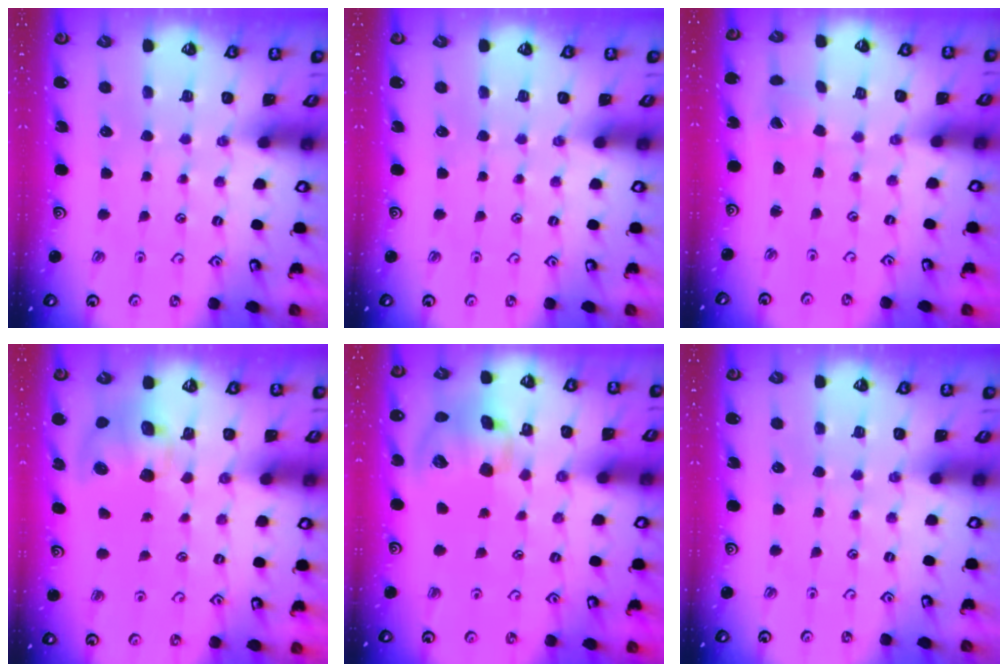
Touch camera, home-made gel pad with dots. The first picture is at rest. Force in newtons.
{"total": 0.0}
{"total": 0.9, "press": 0.7, "slide": 0.5}
{"total": 10.0, "press": 9.8, "slide": 1.6}
{"total": 13.5, "press": 13.4, "slide": 2.1}
{"total": 0.0}